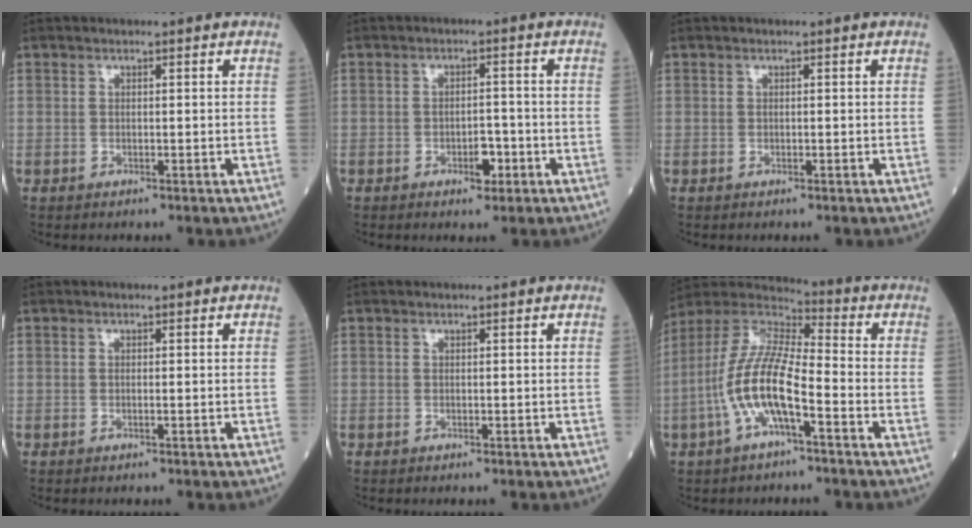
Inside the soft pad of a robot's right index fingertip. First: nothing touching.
{"total": 3.4, "force": [-1.4, 1.5, 2.7], "torque": [-0.039, 0.003, -0.018]}
{"total": 0.0}
{"total": 0.6, "force": [0.0, 0.1, 0.6], "torque": [-0.016, -0.003, 0.000]}
{"total": 0.0}
{"total": 12.7, "force": [-4.1, 2.9, 11.7], "torque": [-0.252, 0.009, -0.082]}